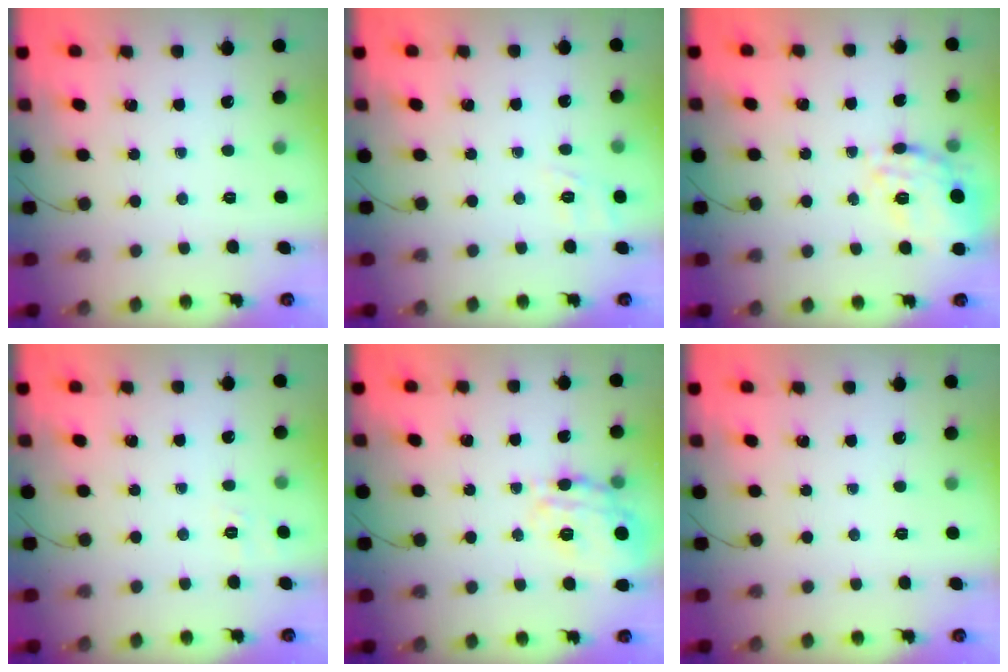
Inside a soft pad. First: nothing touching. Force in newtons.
{"total": 3.0, "press": 2.4, "slide": 1.7}
{"total": 19.3, "press": 19.3, "slide": 0.5}
{"total": 3.1, "press": 2.6, "slide": 1.7}
{"total": 16.7, "press": 16.7, "slide": 1.4}
{"total": 0.0}